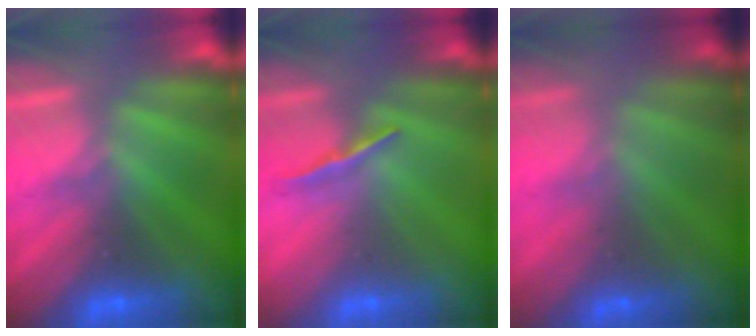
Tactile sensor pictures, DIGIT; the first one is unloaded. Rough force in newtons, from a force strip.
{"total": 1.0}
{"total": 1.7}